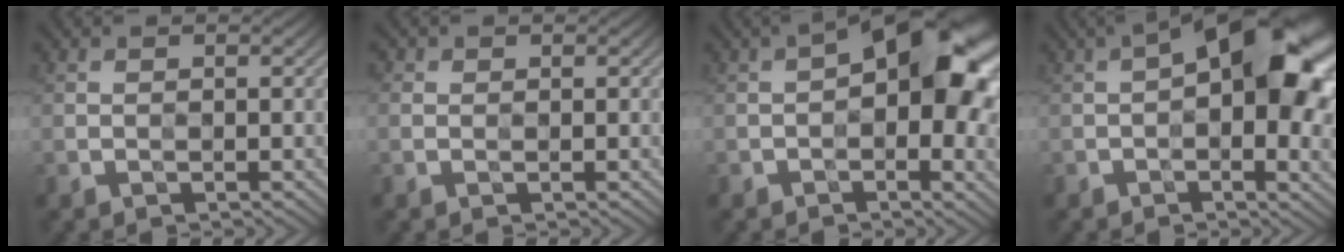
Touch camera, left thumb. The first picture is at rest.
{"total": 1.4, "force": [0.2, 1.3, 0.5], "torque": [-0.013, 0.006, -0.005]}
{"total": 13.0, "force": [1.1, 6.8, 11.0], "torque": [-0.131, 0.020, 0.005]}
{"total": 14.7, "force": [1.6, 7.1, 12.8], "torque": [-0.160, 0.020, 0.016]}